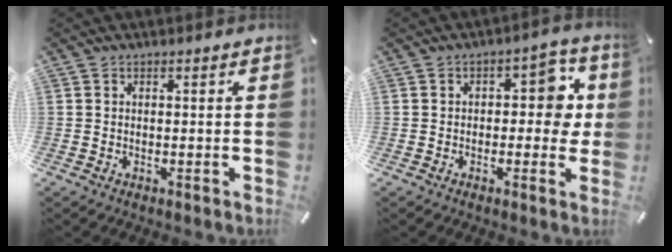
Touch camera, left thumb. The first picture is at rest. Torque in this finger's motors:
{"motor_torque": [0.10, -0.04, 0.29, 0.26, -0.04]}